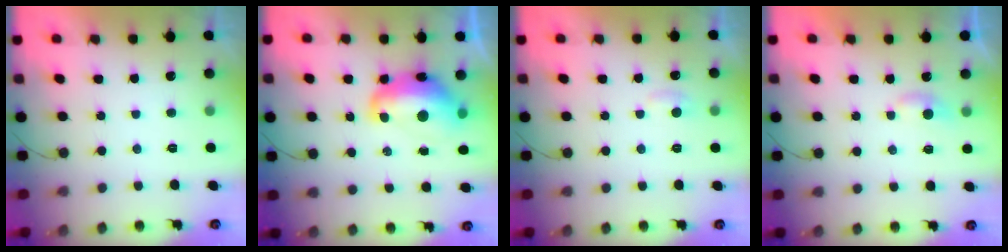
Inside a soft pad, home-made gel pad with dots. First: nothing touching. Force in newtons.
{"total": 14.1, "press": 14.0, "slide": 1.6}
{"total": 3.9, "press": 3.8, "slide": 0.4}
{"total": 3.5, "press": 3.5, "slide": 0.3}